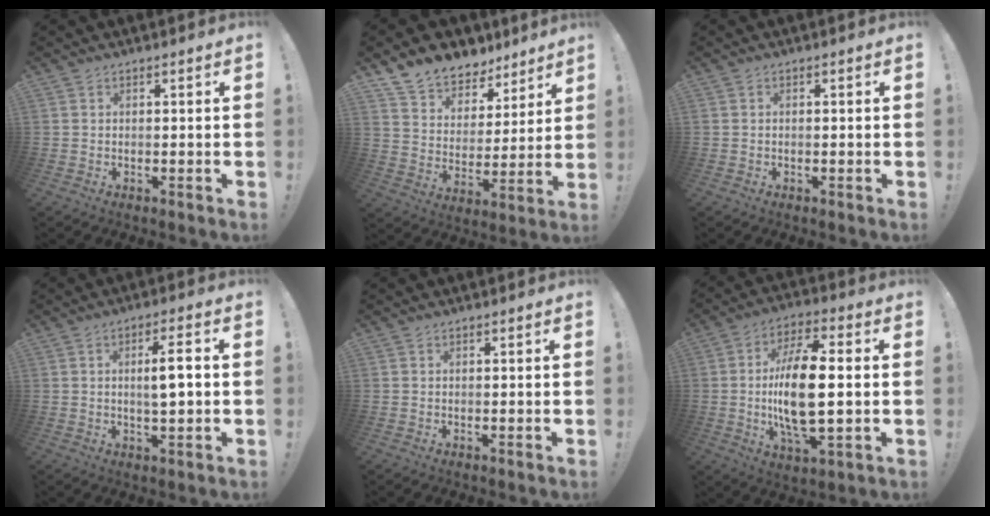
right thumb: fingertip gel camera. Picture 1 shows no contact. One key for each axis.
{"total": 10.8, "fx": 9.0, "fy": 5.6, "fz": 2.0, "tx": -0.052, "ty": -0.074, "tz": 0.172}
{"total": 0.0}
{"total": 6.5, "fx": 0.6, "fy": 1.1, "fz": 6.3, "tx": -0.100, "ty": 0.002, "tz": 0.005}
{"total": 0.0}
{"total": 17.3, "fx": -0.1, "fy": 6.5, "fz": 16.1, "tx": -0.312, "ty": -0.005, "tz": -0.010}